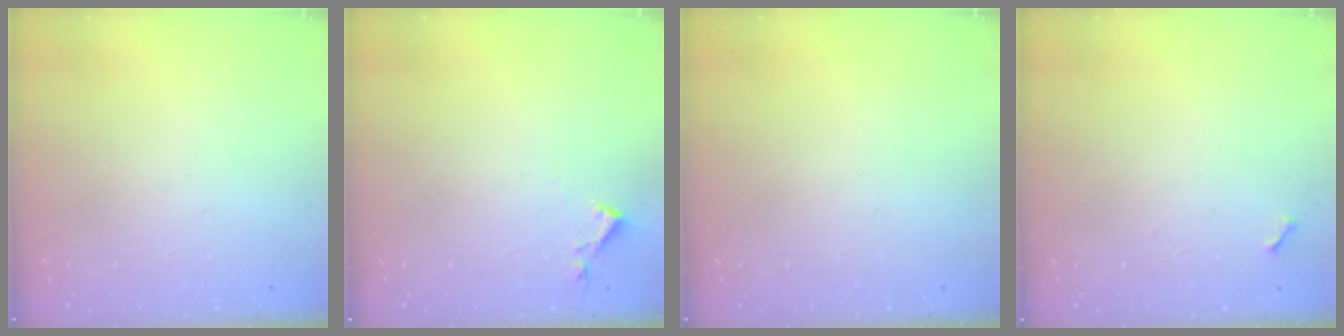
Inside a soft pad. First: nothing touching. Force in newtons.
{"total": 2.9, "press": 2.9, "slide": 0.5}
{"total": 0.0}
{"total": 3.8, "press": 3.8, "slide": 0.5}